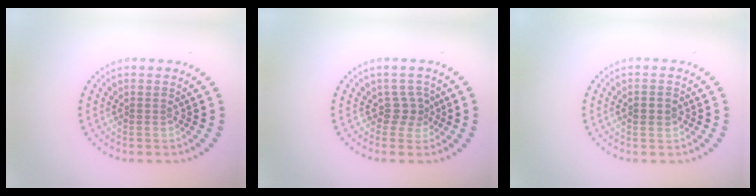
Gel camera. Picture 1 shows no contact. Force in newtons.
{"total": 1.9, "press": 1.2, "slide": 1.5}
{"total": 1.8, "press": 1.8, "slide": 0.1}